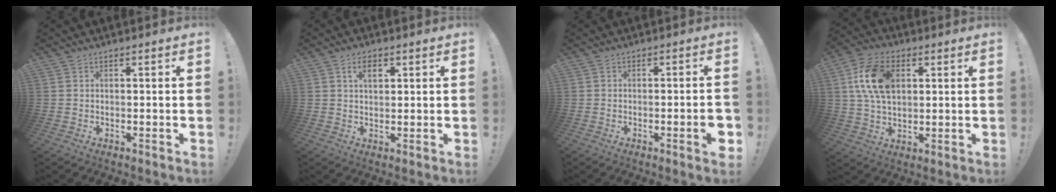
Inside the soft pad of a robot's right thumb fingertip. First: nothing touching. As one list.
[{"total": 4.0, "force": [1.7, 2.3, 2.8], "torque": [-0.044, 0.002, 0.025]}, {"total": 4.5, "force": [-1.3, 0.4, 4.3], "torque": [-0.062, -0.002, -0.018]}, {"total": 15.3, "force": [3.9, 9.9, 11.0], "torque": [-0.206, 0.012, 0.075]}]